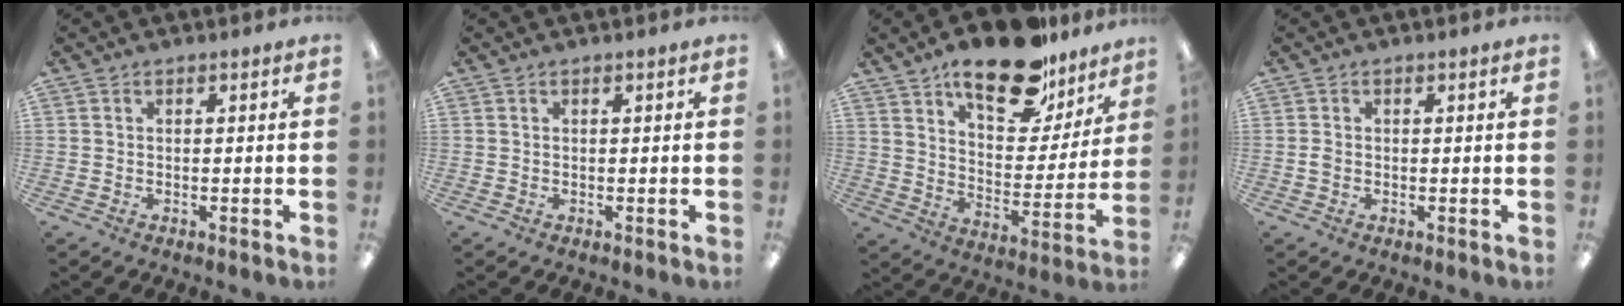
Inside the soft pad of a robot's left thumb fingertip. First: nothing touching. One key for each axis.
{"total": 0.0}
{"total": 19.8, "fx": 14.7, "fy": 8.3, "fz": 10.4, "tx": -0.159, "ty": -0.087, "tz": 0.249}
{"total": 1.2, "fx": -0.2, "fy": 0.9, "fz": 0.8, "tx": -0.016, "ty": 0.003, "tz": -0.004}